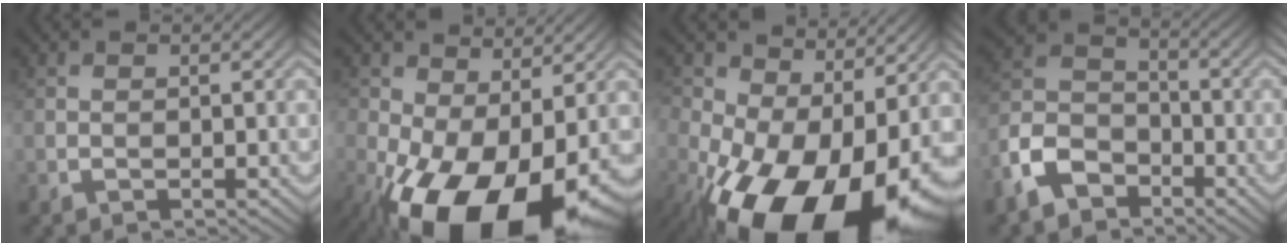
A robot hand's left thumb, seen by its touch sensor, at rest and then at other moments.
{"total": 20.4, "force": [-7.6, 10.9, 15.5], "torque": [-0.294, -0.060, -0.094]}
{"total": 22.0, "force": [-6.4, 12.6, 16.8], "torque": [-0.307, -0.048, -0.082]}
{"total": 7.5, "force": [-4.8, 4.7, 3.3], "torque": [-0.083, 0.000, -0.116]}